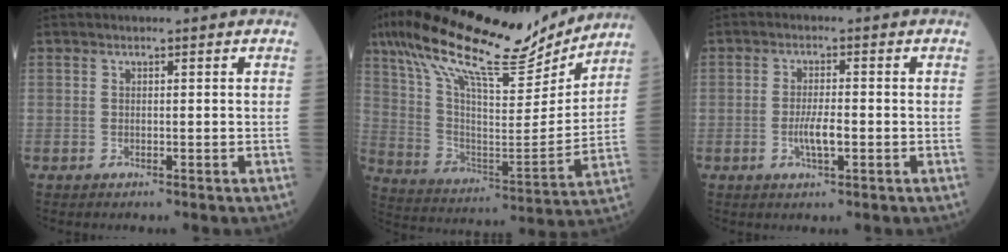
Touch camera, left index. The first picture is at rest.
{"total": 23.2, "force": [18.8, 4.9, 12.7], "torque": [-0.235, 0.008, 0.306]}
{"total": 3.7, "force": [-1.6, 0.7, 3.2], "torque": [-0.065, -0.007, -0.029]}